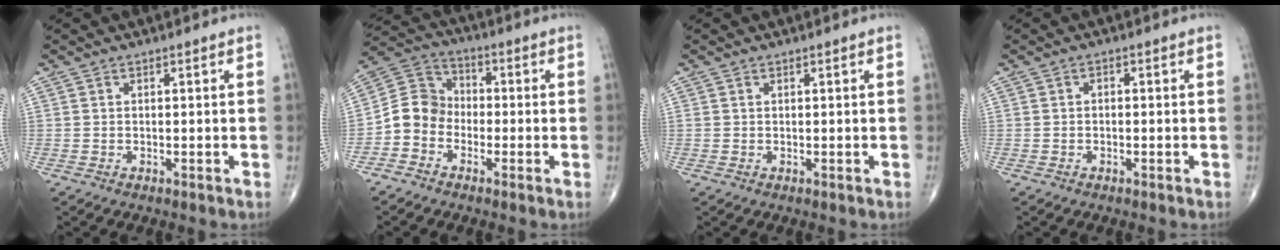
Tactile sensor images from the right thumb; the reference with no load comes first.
{"total": 7.6, "force": [-2.8, 6.4, 3.0], "torque": [-0.041, 0.043, -0.067]}
{"total": 0.0}
{"total": 0.7, "force": [-0.2, 0.5, 0.5], "torque": [-0.003, 0.004, -0.008]}